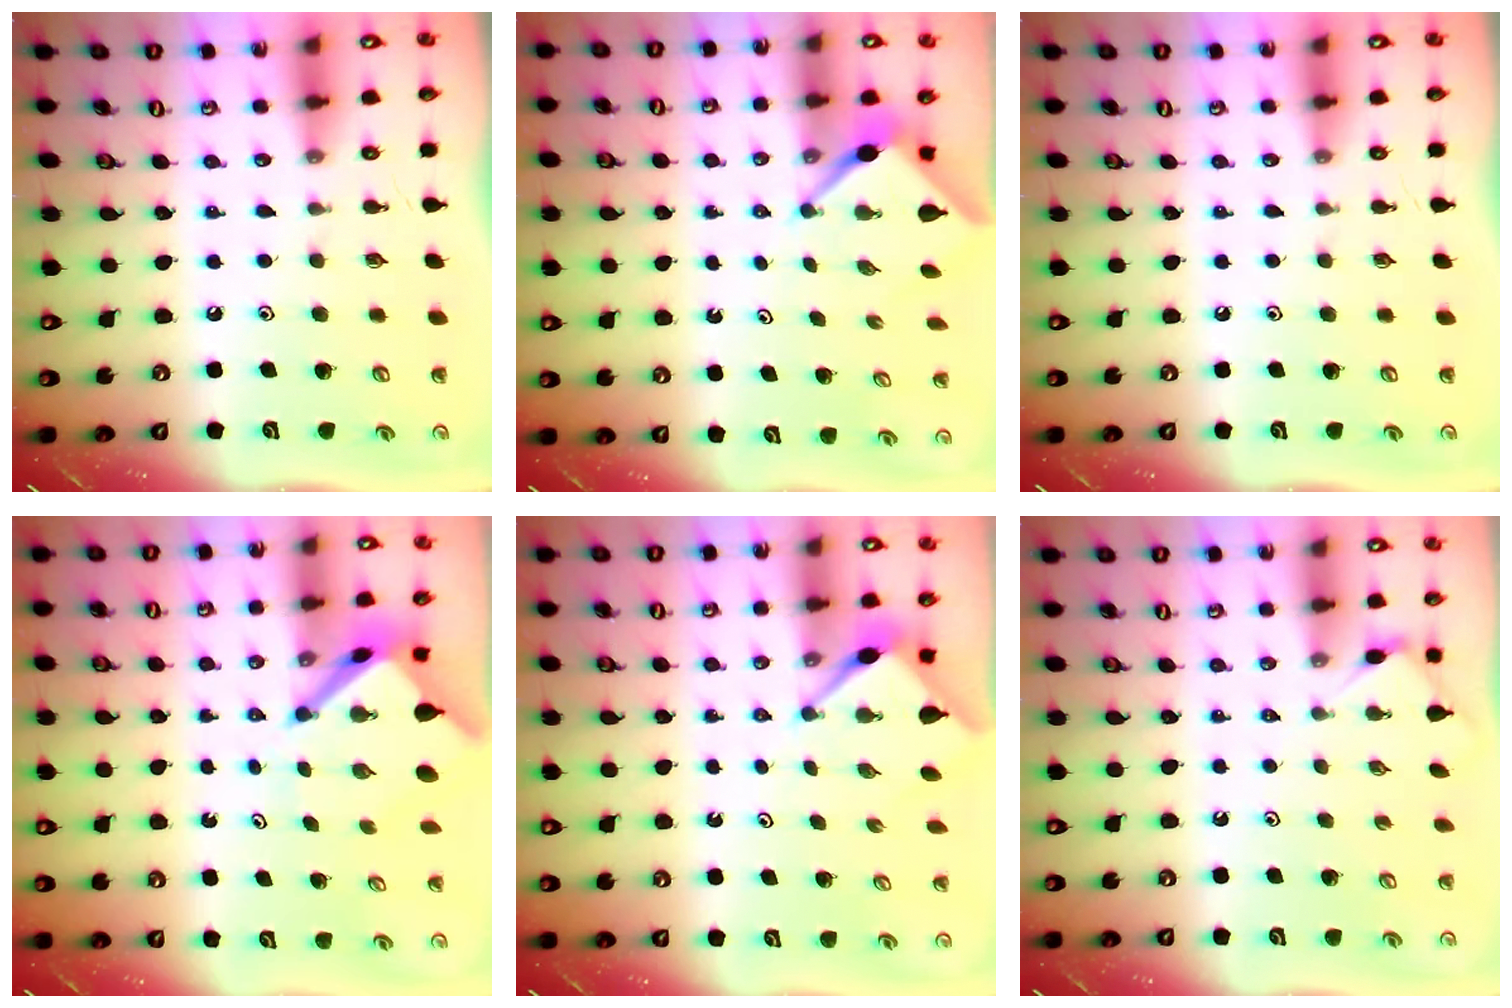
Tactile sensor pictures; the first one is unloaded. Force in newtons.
{"total": 3.1, "press": 3.1, "slide": 0.2}
{"total": 0.0}
{"total": 5.2, "press": 5.1, "slide": 0.5}
{"total": 2.9, "press": 2.8, "slide": 0.4}
{"total": 2.9, "press": 2.8, "slide": 0.5}